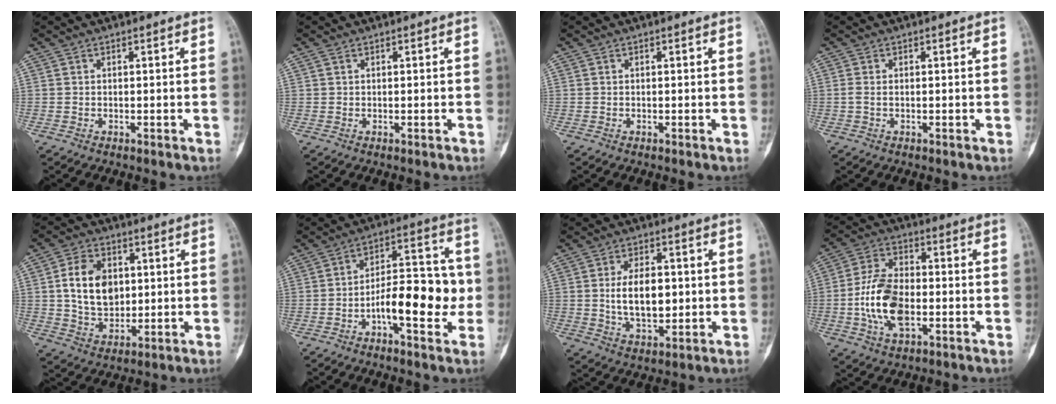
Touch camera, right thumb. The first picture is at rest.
{"total": 0.5, "force": [0.1, 0.2, 0.5], "torque": [-0.015, 0.005, 0.007]}
{"total": 0.0}
{"total": 0.9, "force": [0.0, 0.4, 0.8], "torque": [-0.024, -0.002, -0.001]}
{"total": 11.4, "force": [1.8, 8.1, 7.8], "torque": [-0.114, -0.007, 0.037]}
{"total": 14.1, "force": [-3.1, 5.9, 12.4], "torque": [-0.165, 0.037, -0.052]}
{"total": 10.1, "force": [0.4, 5.8, 8.3], "torque": [-0.122, -0.006, 0.013]}
{"total": 13.0, "force": [-2.3, 7.4, 10.5], "torque": [-0.196, 0.018, -0.044]}